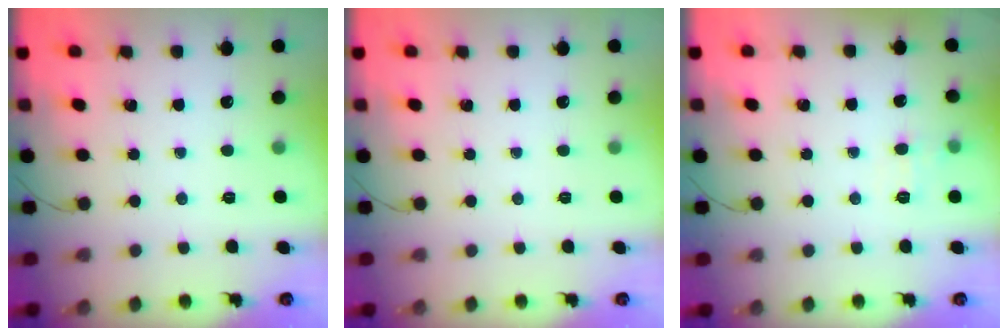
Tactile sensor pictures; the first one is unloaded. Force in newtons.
{"total": 0.0}
{"total": 6.0, "press": 5.9, "slide": 1.4}